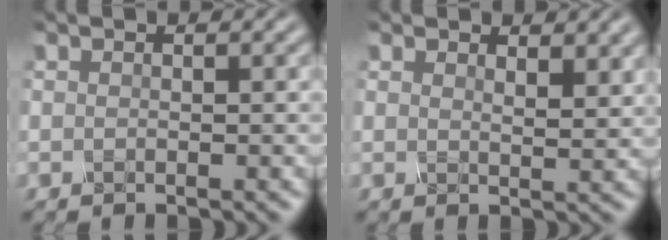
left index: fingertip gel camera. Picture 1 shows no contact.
{"total": 2.4, "force": [1.8, 0.8, 1.4], "torque": [-0.026, -0.002, 0.032]}